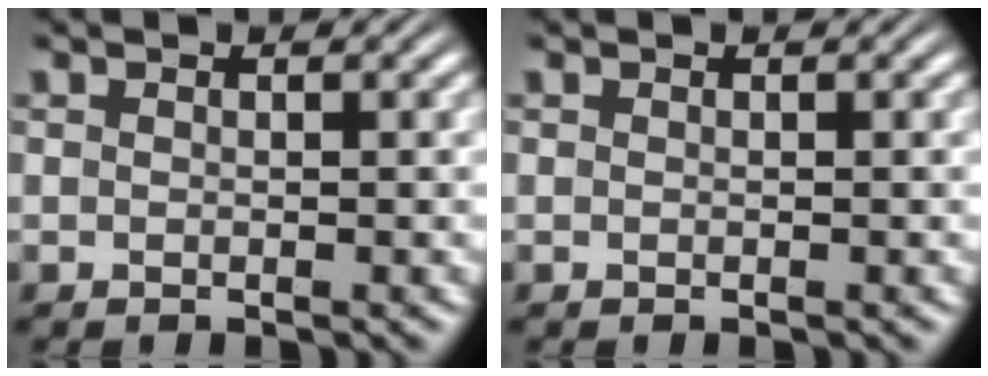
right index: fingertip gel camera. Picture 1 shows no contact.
{"total": 0.0}